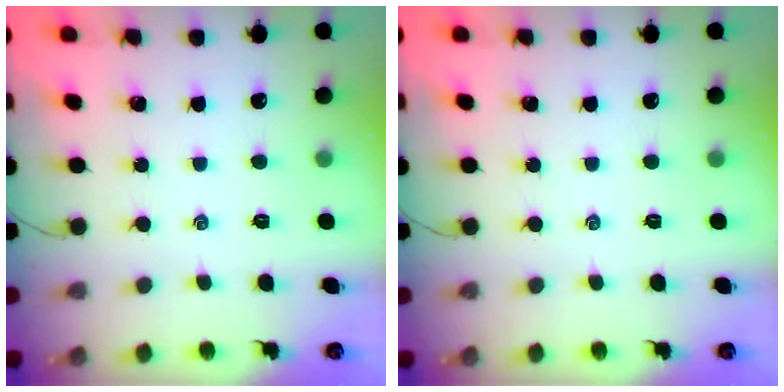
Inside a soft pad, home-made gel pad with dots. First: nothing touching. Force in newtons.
{"total": 0.0}